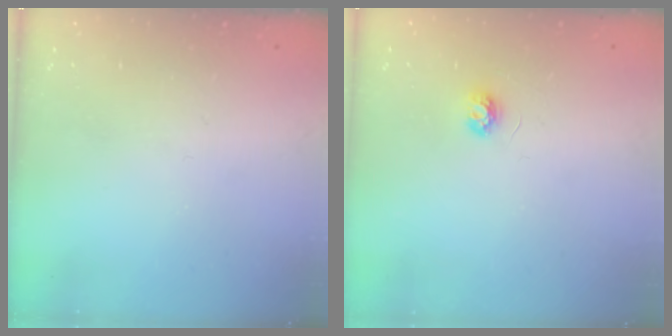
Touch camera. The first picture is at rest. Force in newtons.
{"total": 3.5, "press": 3.4, "slide": 0.3}